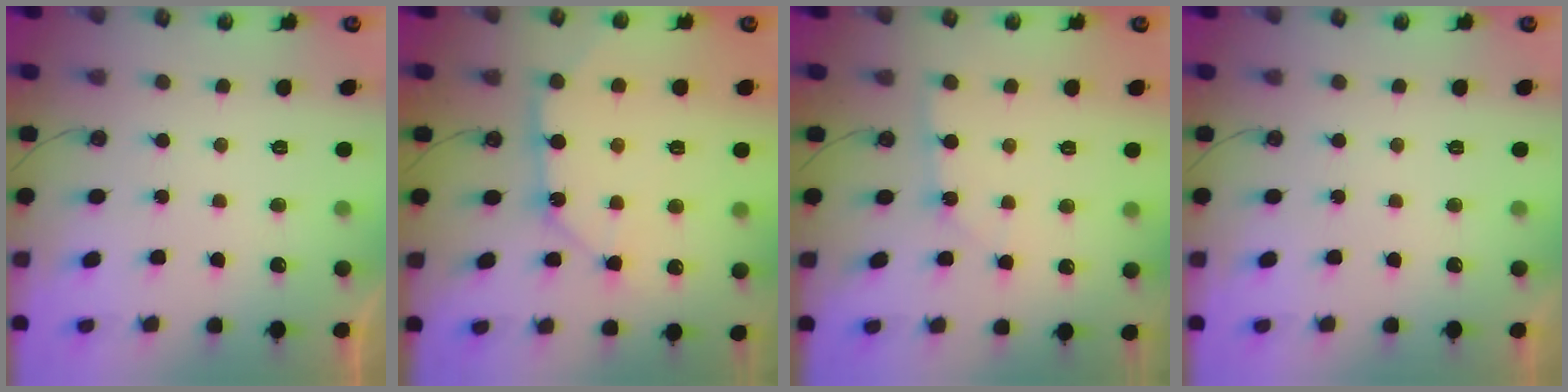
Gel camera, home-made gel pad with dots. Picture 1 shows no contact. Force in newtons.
{"total": 12.6, "press": 12.5, "slide": 1.1}
{"total": 2.3, "press": 2.3, "slide": 0.2}
{"total": 0.0}